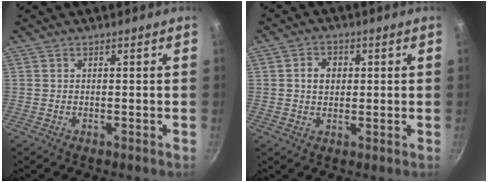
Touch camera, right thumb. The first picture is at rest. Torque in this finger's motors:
{"motor_torque": [-0.54, -0.03, 0.20, 0.10, 0.03]}